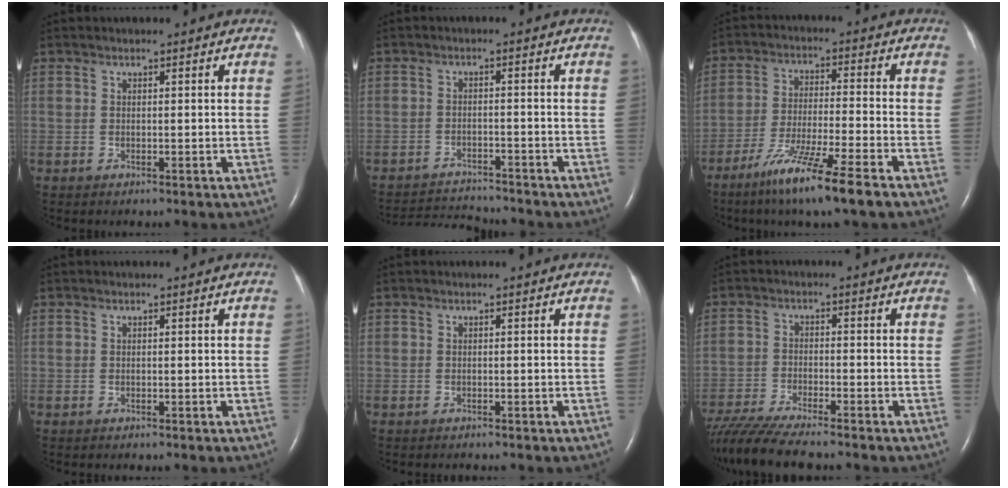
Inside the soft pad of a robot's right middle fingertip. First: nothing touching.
{"total": 7.0, "force": [-7.0, 0.0, 0.4], "torque": [-0.013, -0.003, -0.116]}
{"total": 11.6, "force": [-7.8, -0.7, 8.7], "torque": [-0.165, -0.039, -0.141]}
{"total": 0.0}
{"total": 0.9, "force": [-0.8, 0.1, 0.3], "torque": [-0.008, -0.003, -0.010]}
{"total": 10.9, "force": [-9.5, 0.3, 5.3], "torque": [-0.097, -0.029, -0.160]}